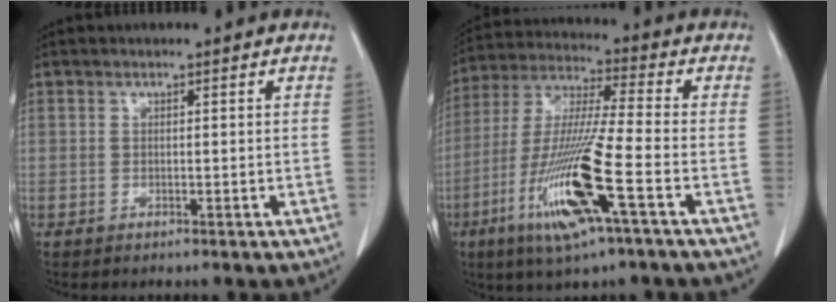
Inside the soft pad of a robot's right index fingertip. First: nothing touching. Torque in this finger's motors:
{"motor_torque": [1.36, -0.06, 0.43, 0.19]}